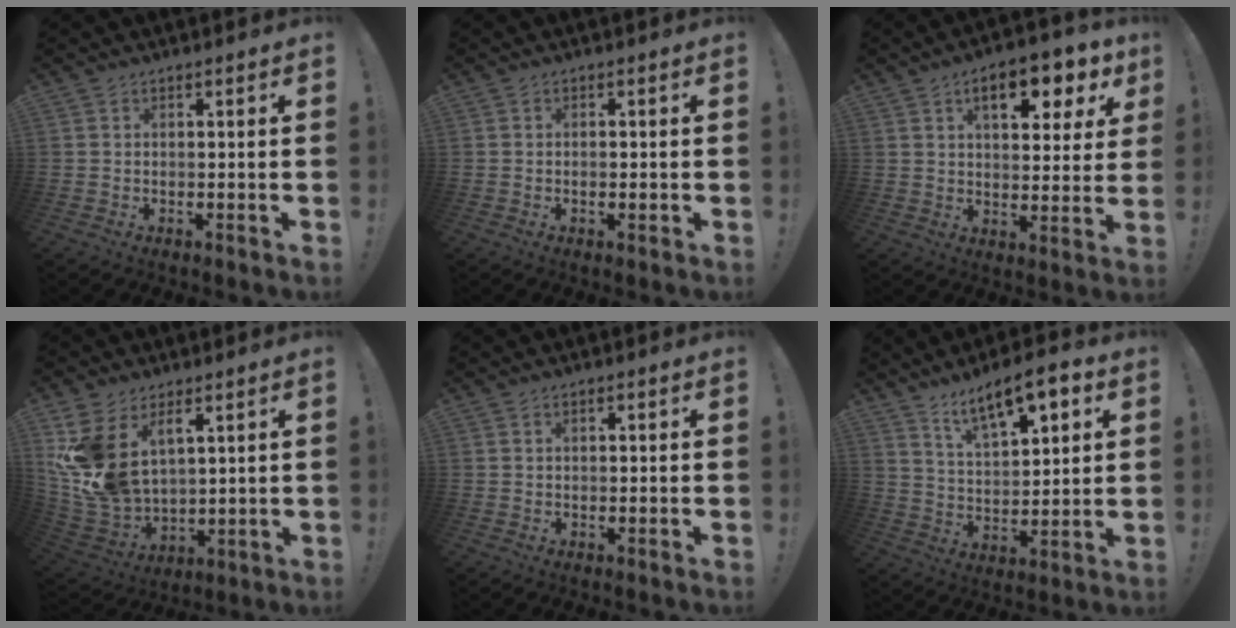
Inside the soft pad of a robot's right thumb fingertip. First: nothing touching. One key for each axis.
{"total": 1.4, "fx": -0.4, "fy": 0.5, "fz": 1.2, "tx": -0.018, "ty": 0.002, "tz": -0.007}
{"total": 12.1, "fx": 5.7, "fy": 5.1, "fz": 9.4, "tx": -0.127, "ty": -0.023, "tz": 0.088}
{"total": 14.1, "fx": 6.2, "fy": 9.0, "fz": 9.0, "tx": -0.195, "ty": -0.046, "tz": 0.118}
{"total": 0.7, "fx": 0.1, "fy": 0.4, "fz": 0.5, "tx": -0.002, "ty": 0.000, "tz": 0.000}
{"total": 12.9, "fx": 8.1, "fy": 4.8, "fz": 8.8, "tx": -0.130, "ty": -0.049, "tz": 0.134}